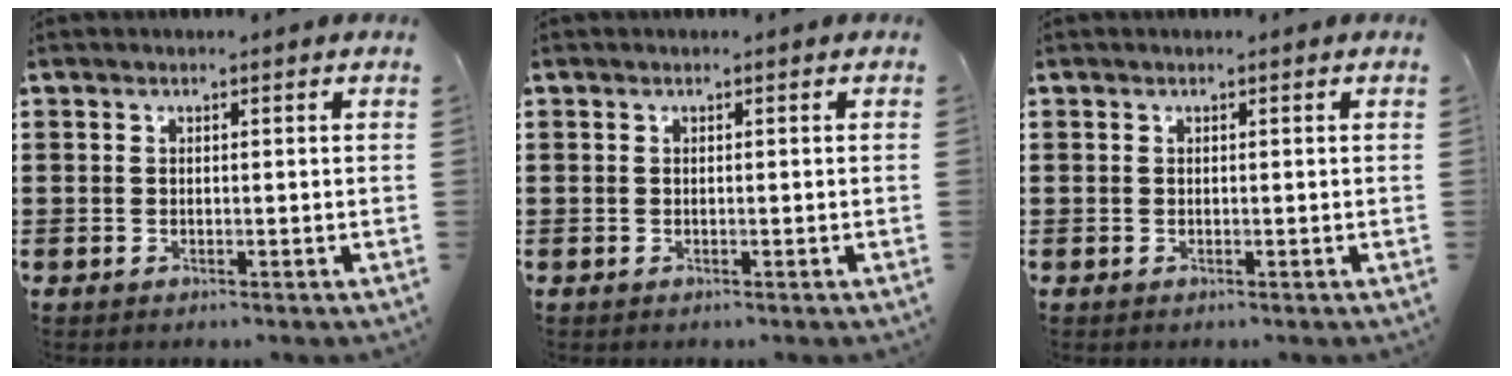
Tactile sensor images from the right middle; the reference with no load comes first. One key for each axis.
{"total": 0.0}
{"total": 0.0}